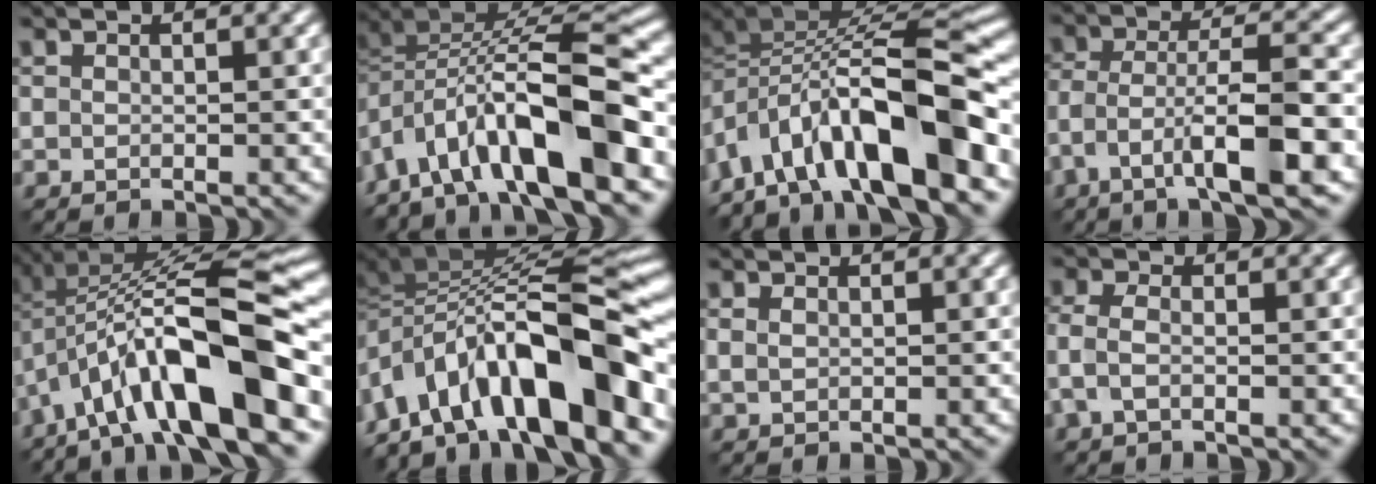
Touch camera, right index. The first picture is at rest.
{"total": 11.8, "force": [-5.4, 4.5, 9.5], "torque": [-0.145, 0.017, -0.094]}
{"total": 13.1, "force": [-5.4, 4.9, 10.8], "torque": [-0.167, 0.025, -0.087]}
{"total": 7.4, "force": [-3.5, 2.3, 6.1], "torque": [-0.113, 0.011, -0.066]}
{"total": 13.6, "force": [-5.2, 3.6, 12.0], "torque": [-0.191, 0.024, -0.080]}
{"total": 14.2, "force": [-5.9, 5.4, 11.7], "torque": [-0.177, 0.038, -0.098]}
{"total": 0.8, "force": [0.3, 0.6, 0.4], "torque": [-0.011, 0.005, 0.008]}
{"total": 1.9, "force": [-0.7, 0.9, 1.5], "torque": [-0.044, 0.009, -0.025]}